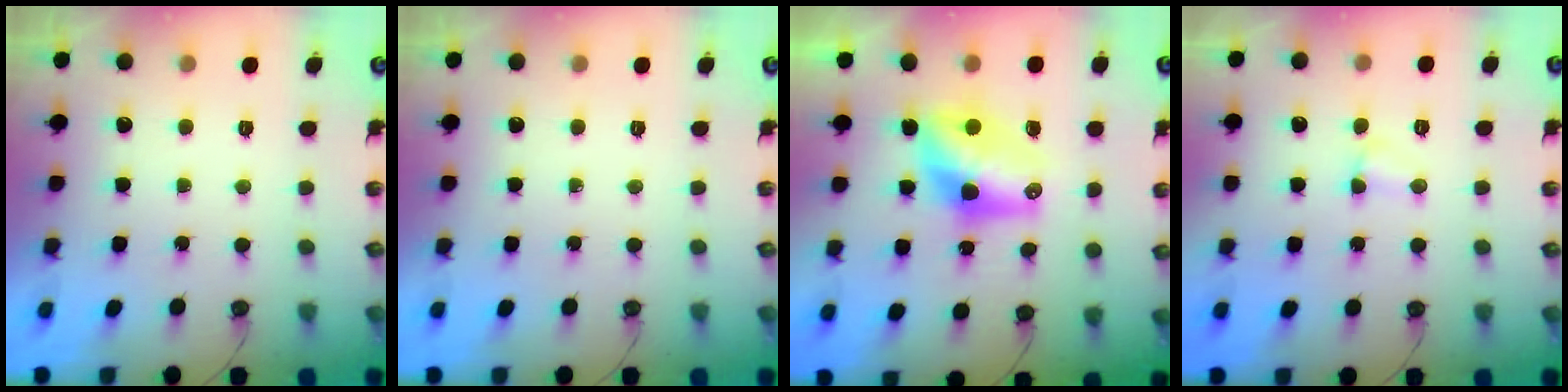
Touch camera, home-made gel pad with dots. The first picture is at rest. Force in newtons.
{"total": 0.0}
{"total": 10.1, "press": 10.1, "slide": 0.6}
{"total": 2.5, "press": 2.5, "slide": 0.5}